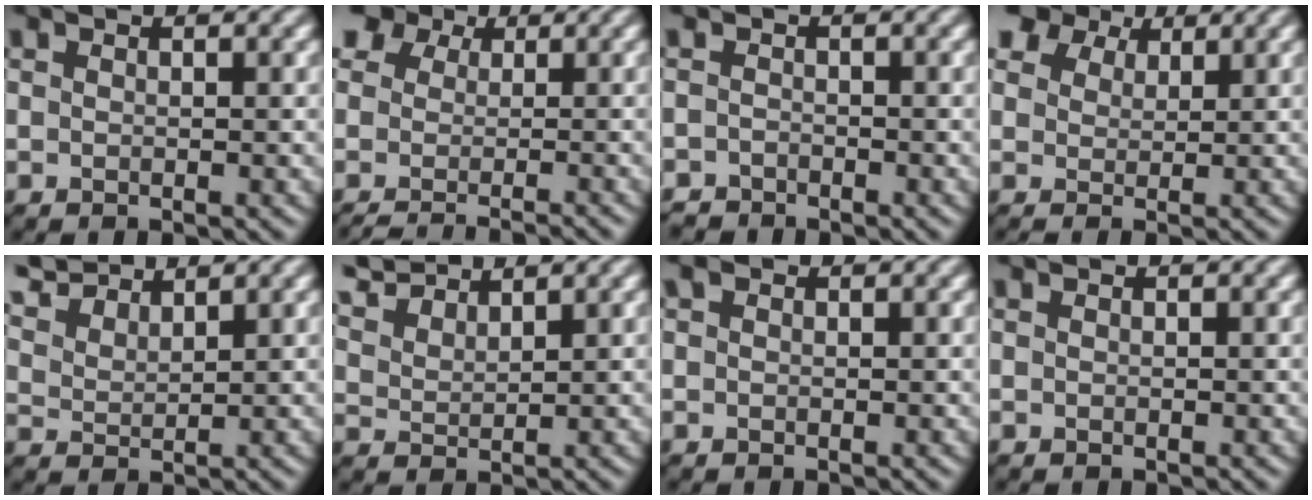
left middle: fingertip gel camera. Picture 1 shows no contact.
{"total": 5.1, "force": [-1.6, 3.8, 3.1], "torque": [-0.025, -0.003, -0.022]}
{"total": 2.0, "force": [-1.8, 1.0, -0.1], "torque": [0.012, 0.008, -0.032]}
{"total": 4.6, "force": [3.3, 2.7, 1.8], "torque": [-0.040, 0.007, 0.047]}
{"total": 5.1, "force": [4.5, 1.6, 1.6], "torque": [-0.050, 0.003, 0.094]}
{"total": 4.5, "force": [4.1, 1.3, 1.4], "torque": [-0.042, 0.005, 0.086]}
{"total": 0.6, "force": [0.3, 0.4, 0.3], "torque": [-0.002, 0.001, 0.002]}
{"total": 0.0}